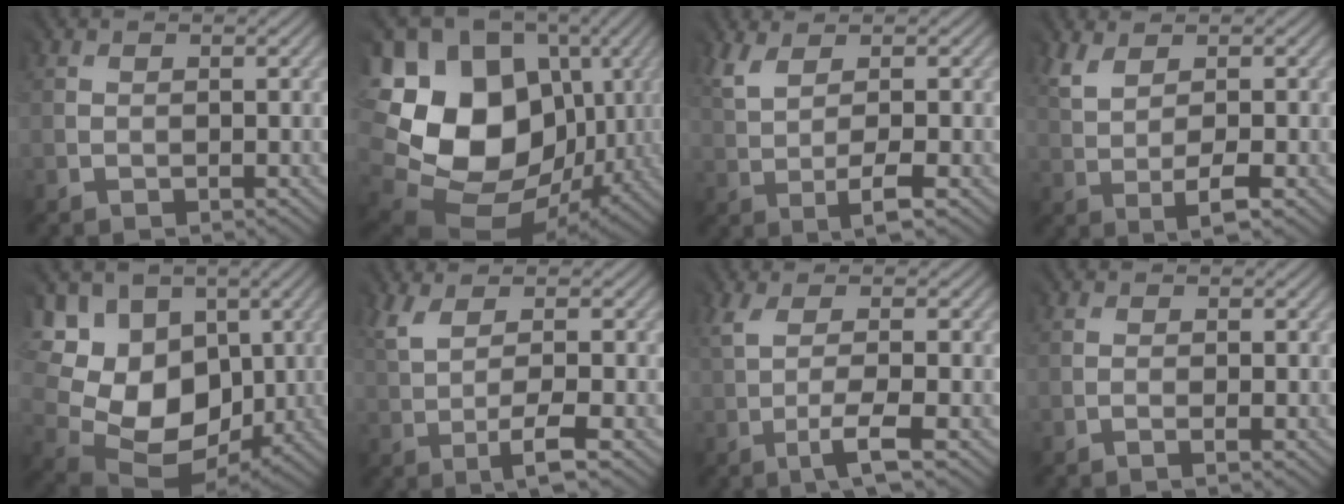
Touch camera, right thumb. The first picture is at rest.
{"total": 19.9, "force": [3.4, 16.1, 11.0], "torque": [-0.276, -0.019, 0.107]}
{"total": 4.2, "force": [1.2, 0.8, 3.9], "torque": [-0.089, 0.003, 0.024]}
{"total": 3.9, "force": [1.3, 1.0, 3.5], "torque": [-0.080, 0.001, 0.026]}
{"total": 14.6, "force": [2.6, 11.5, 8.6], "torque": [-0.202, -0.013, 0.064]}
{"total": 4.5, "force": [0.7, 0.8, 4.4], "torque": [-0.096, 0.006, 0.012]}
{"total": 4.5, "force": [-0.7, 0.6, 4.4], "torque": [-0.096, 0.010, -0.017]}
{"total": 1.0, "force": [-0.1, -0.3, 0.9], "torque": [-0.024, 0.000, -0.005]}